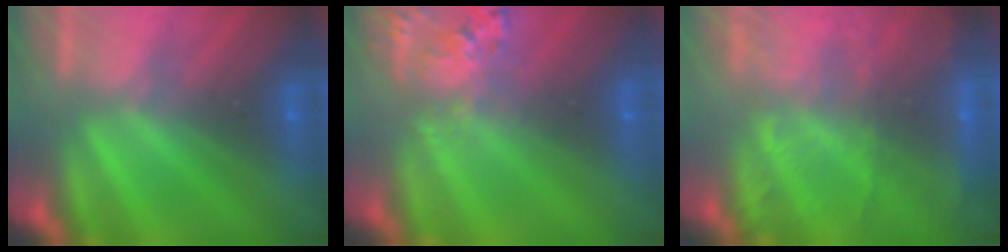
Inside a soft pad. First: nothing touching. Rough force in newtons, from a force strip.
{"total": 2.7}
{"total": 6.8}